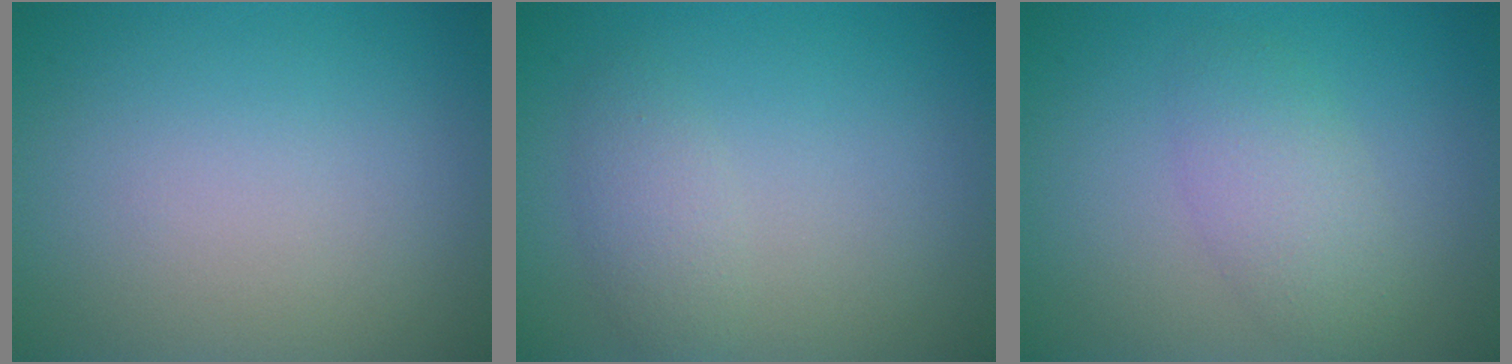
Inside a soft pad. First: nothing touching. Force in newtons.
{"total": 1.9, "press": 1.9, "slide": 0.1}
{"total": 3.0, "press": 3.0, "slide": 0.2}